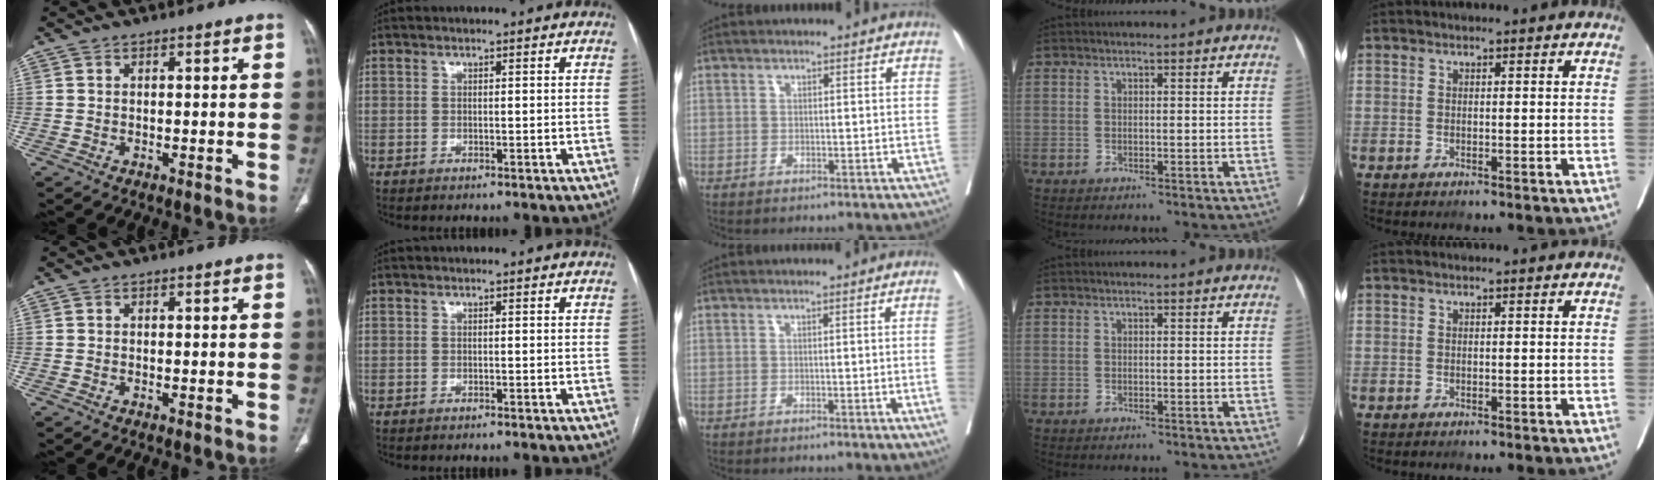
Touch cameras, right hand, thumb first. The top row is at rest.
{"middle": {"total": 3.1, "force": [-0.7, -1.1, 2.8], "torque": [-0.041, -0.004, -0.009]}}